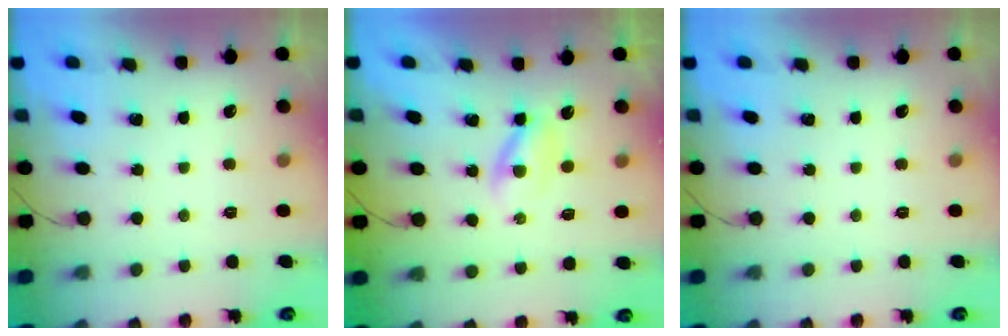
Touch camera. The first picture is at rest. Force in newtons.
{"total": 3.0, "press": 2.7, "slide": 1.3}
{"total": 0.0}